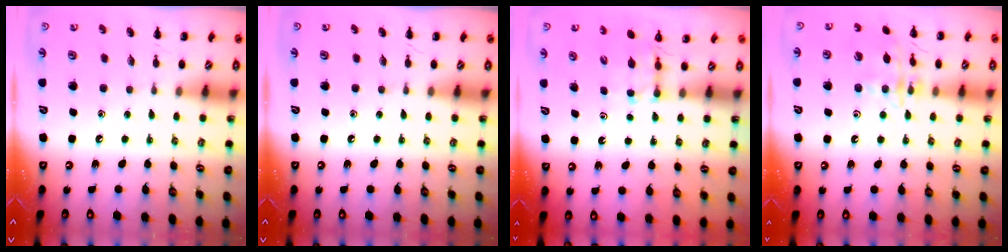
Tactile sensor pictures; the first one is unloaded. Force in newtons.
{"total": 0.0}
{"total": 2.8, "press": 2.6, "slide": 1.1}
{"total": 13.7, "press": 13.6, "slide": 1.1}